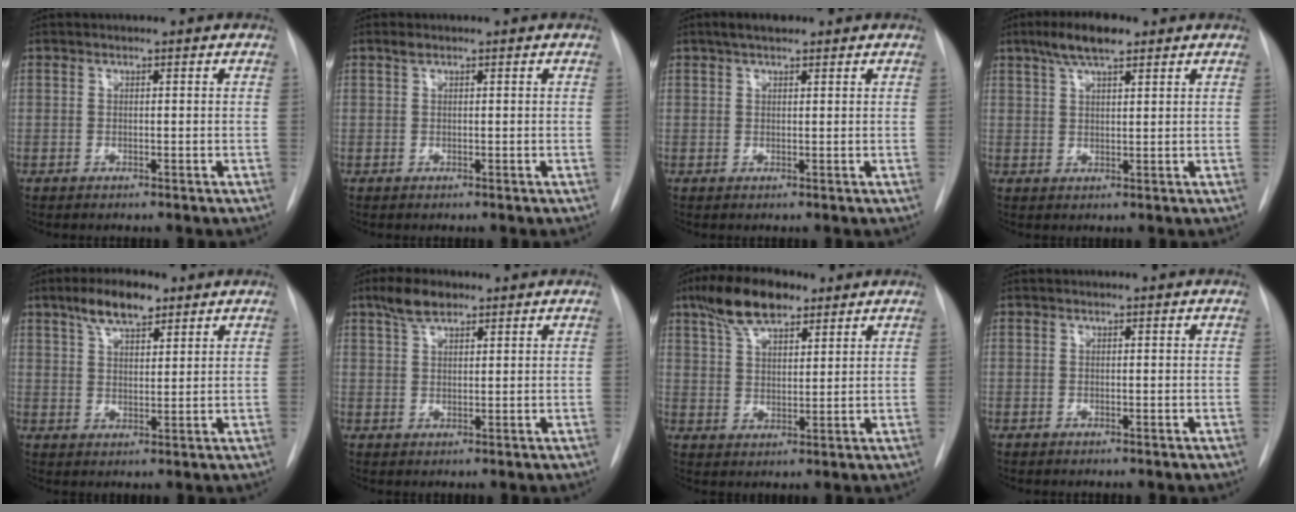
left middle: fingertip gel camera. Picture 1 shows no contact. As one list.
[{"total": 0.7, "force": [0.5, 0.3, 0.4], "torque": [-0.011, 0.008, 0.011]}, {"total": 3.0, "force": [2.1, 1.0, 1.8], "torque": [-0.037, 0.013, 0.035]}, {"total": 6.1, "force": [4.1, 1.4, 4.3], "torque": [-0.090, 0.013, 0.074]}, {"total": 6.9, "force": [4.7, 2.4, 4.4], "torque": [-0.085, 0.011, 0.083]}, {"total": 4.2, "force": [3.0, 1.7, 2.4], "torque": [-0.055, 0.010, 0.058]}, {"total": 8.5, "force": [5.9, 3.3, 5.2], "torque": [-0.105, 0.017, 0.109]}, {"total": 0.0}]